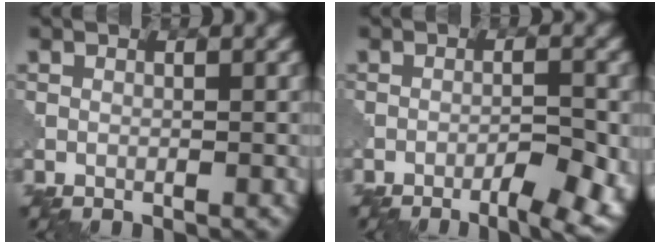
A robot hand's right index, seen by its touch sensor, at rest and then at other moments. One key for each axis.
{"total": 5.7, "fx": -3.5, "fy": 1.4, "fz": 4.2, "tx": -0.067, "ty": 0.003, "tz": -0.044}